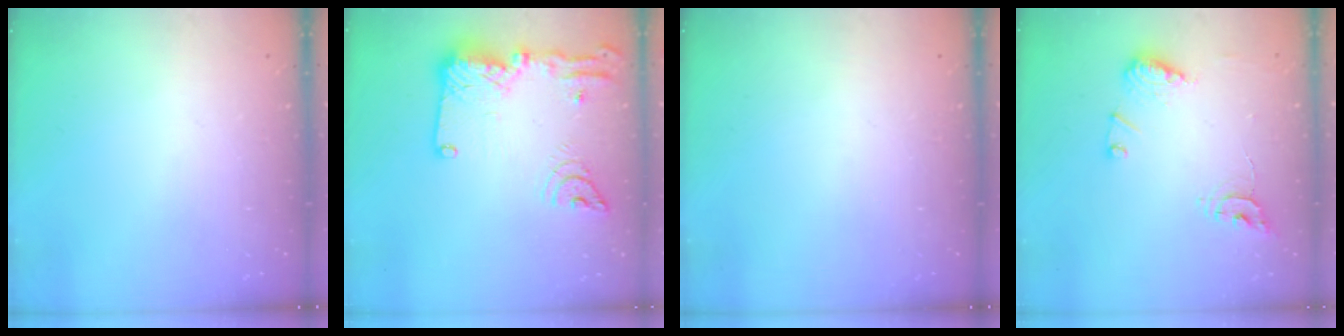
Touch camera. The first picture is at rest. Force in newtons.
{"total": 20.1, "press": 19.9, "slide": 2.3}
{"total": 0.0}
{"total": 12.1, "press": 12.0, "slide": 1.2}